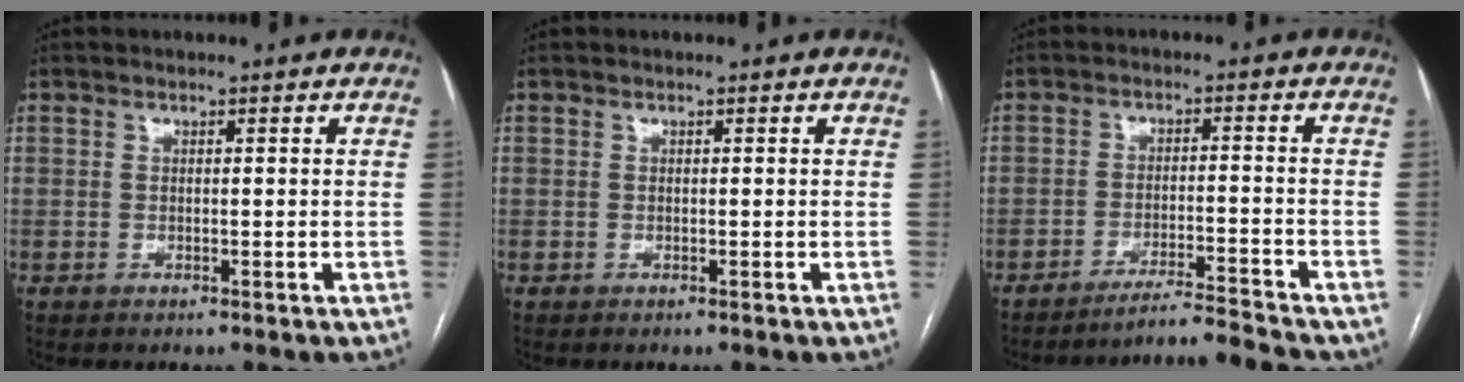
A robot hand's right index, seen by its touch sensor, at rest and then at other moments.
{"total": 0.0}
{"total": 7.4, "force": [-7.3, -1.4, 0.7], "torque": [-0.004, 0.006, -0.121]}